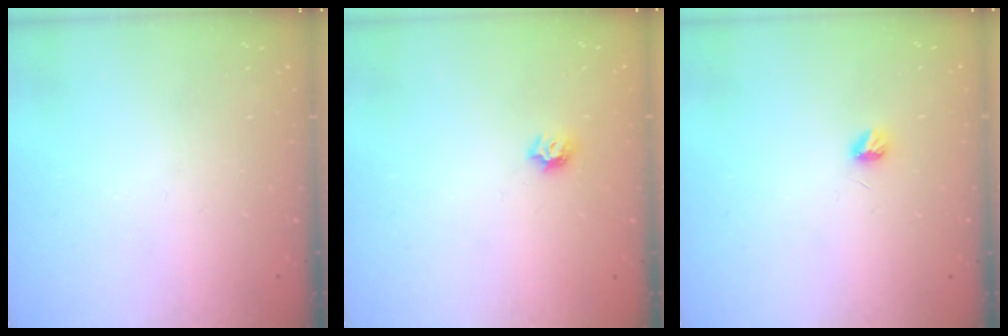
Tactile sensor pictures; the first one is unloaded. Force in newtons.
{"total": 5.7, "press": 5.6, "slide": 0.8}
{"total": 3.8, "press": 3.7, "slide": 0.5}